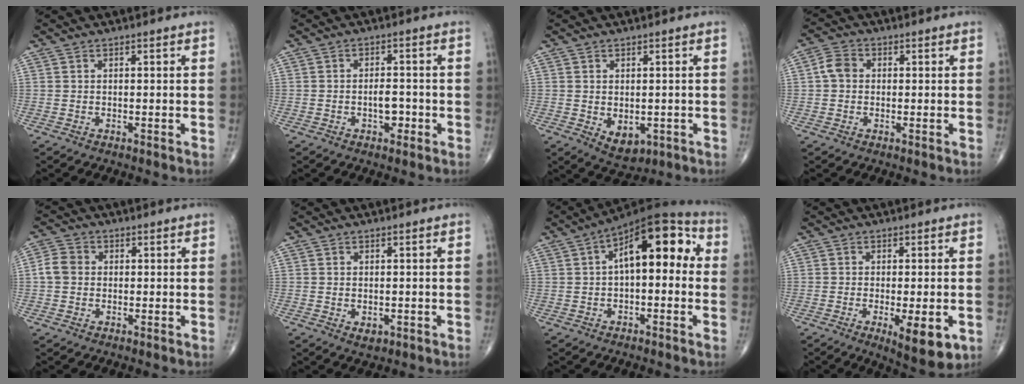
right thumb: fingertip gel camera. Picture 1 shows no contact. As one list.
[{"total": 3.3, "force": [-1.1, 1.9, 2.5], "torque": [-0.025, 0.010, -0.017]}, {"total": 5.0, "force": [-1.0, 3.3, 3.6], "torque": [-0.039, -0.007, 0.002]}, {"total": 3.8, "force": [0.1, 3.2, 2.1], "torque": [-0.034, 0.010, -0.004]}, {"total": 4.2, "force": [-0.1, 3.6, 2.1], "torque": [-0.036, 0.010, -0.008]}, {"total": 2.0, "force": [-0.5, 1.3, 1.4], "torque": [-0.014, -0.002, -0.003]}, {"total": 15.5, "force": [2.4, 7.5, 13.4], "torque": [-0.169, 0.043, 0.027]}, {"total": 8.8, "force": [-2.9, 2.8, 7.8], "torque": [-0.104, -0.014, -0.037]}]